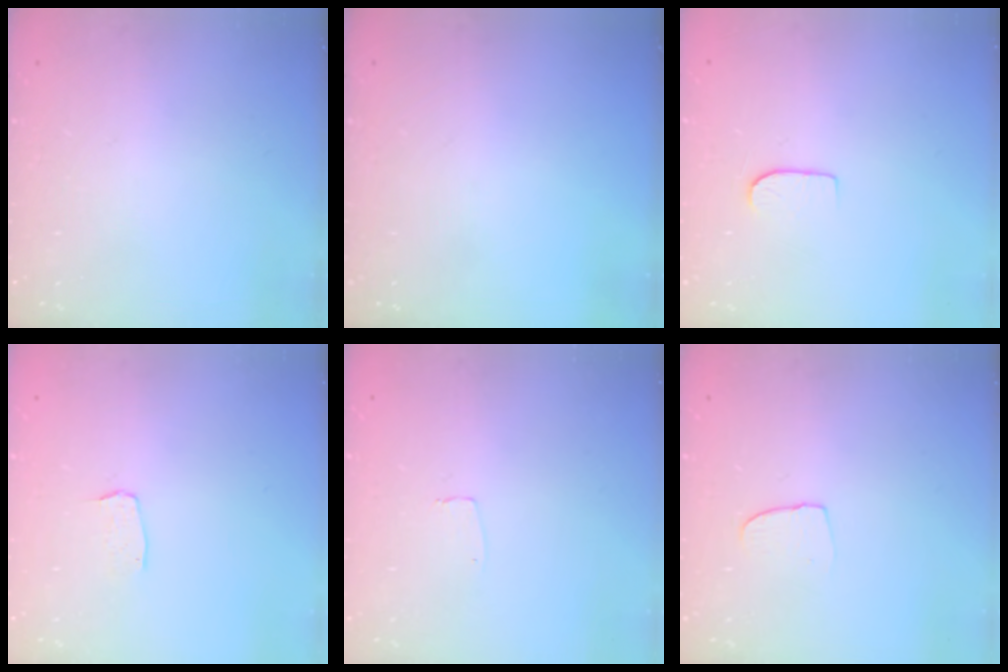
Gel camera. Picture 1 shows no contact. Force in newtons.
{"total": 0.0}
{"total": 5.5, "press": 5.5, "slide": 0.6}
{"total": 3.0, "press": 3.0, "slide": 0.2}
{"total": 3.2, "press": 3.2, "slide": 0.2}
{"total": 5.0, "press": 4.9, "slide": 0.5}